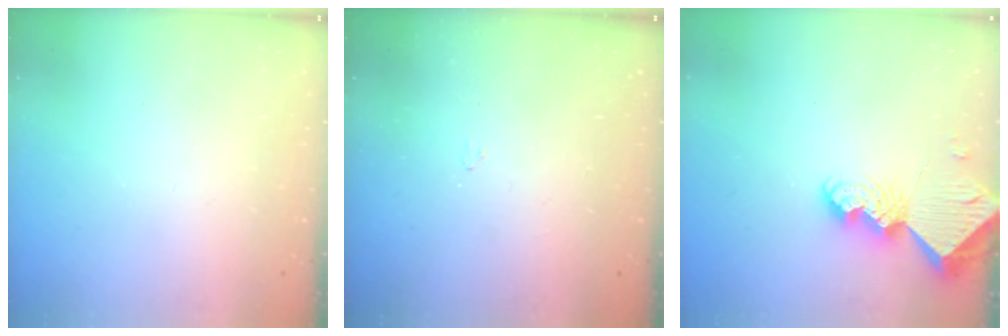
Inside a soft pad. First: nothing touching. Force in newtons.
{"total": 2.9, "press": 2.9, "slide": 0.5}
{"total": 9.6, "press": 9.5, "slide": 0.9}